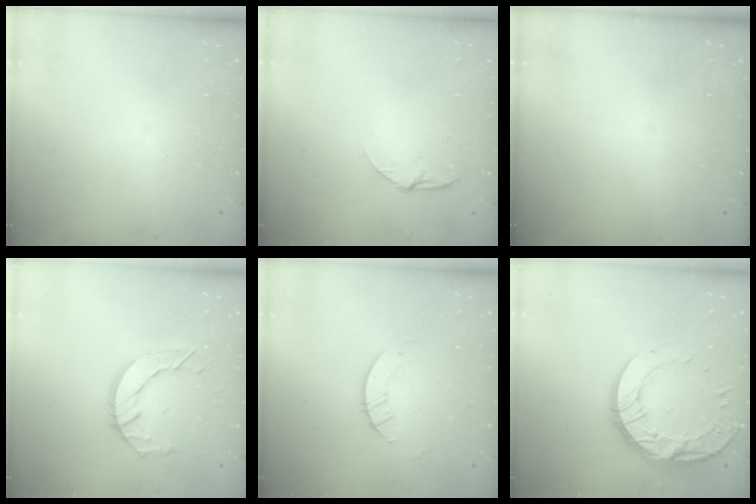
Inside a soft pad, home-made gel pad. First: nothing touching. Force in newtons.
{"total": 5.2, "press": 5.2, "slide": 0.5}
{"total": 0.0}
{"total": 8.1, "press": 8.0, "slide": 0.4}
{"total": 2.9, "press": 2.9, "slide": 0.3}
{"total": 17.3, "press": 17.2, "slide": 1.9}